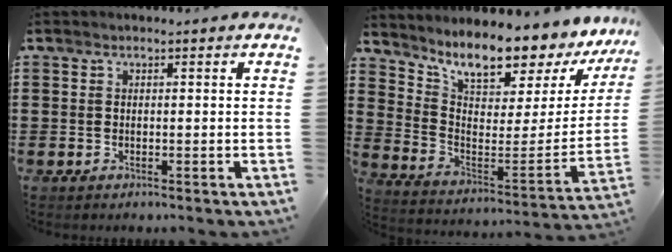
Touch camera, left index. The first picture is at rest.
{"total": 8.9, "force": [7.9, 1.4, 3.9], "torque": [-0.081, -0.077, 0.125]}